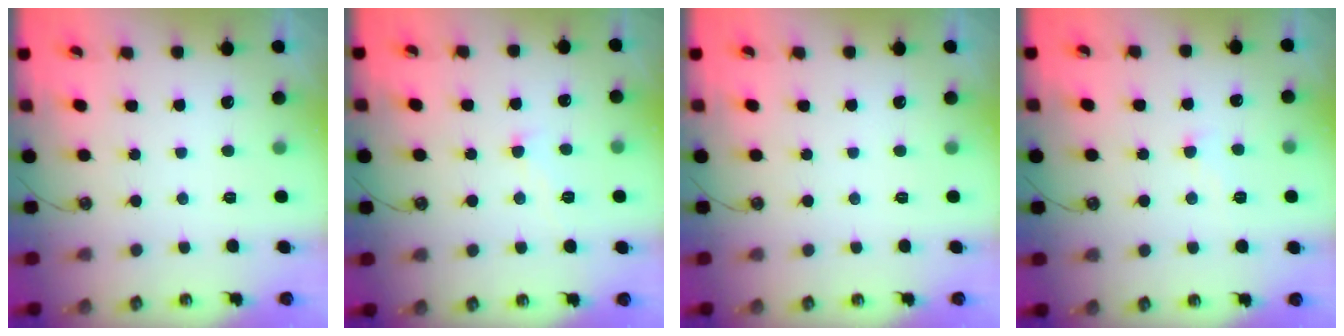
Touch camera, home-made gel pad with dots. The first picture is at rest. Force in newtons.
{"total": 0.6, "press": 0.4, "slide": 0.4}
{"total": 0.0}
{"total": 3.7, "press": 3.7, "slide": 0.5}